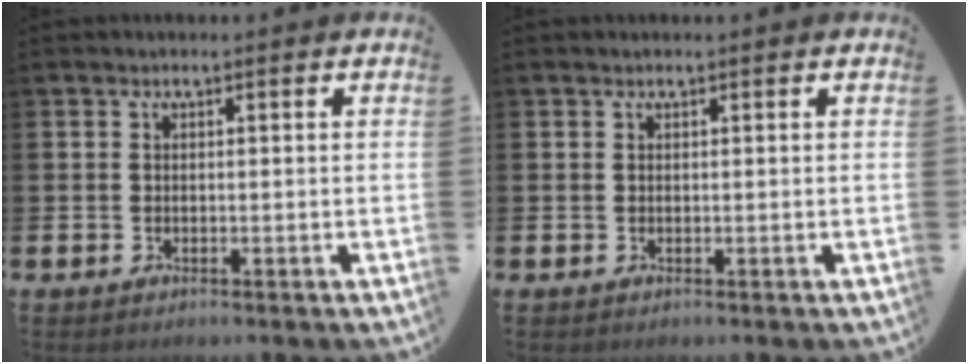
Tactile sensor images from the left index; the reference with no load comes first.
{"total": 0.0}